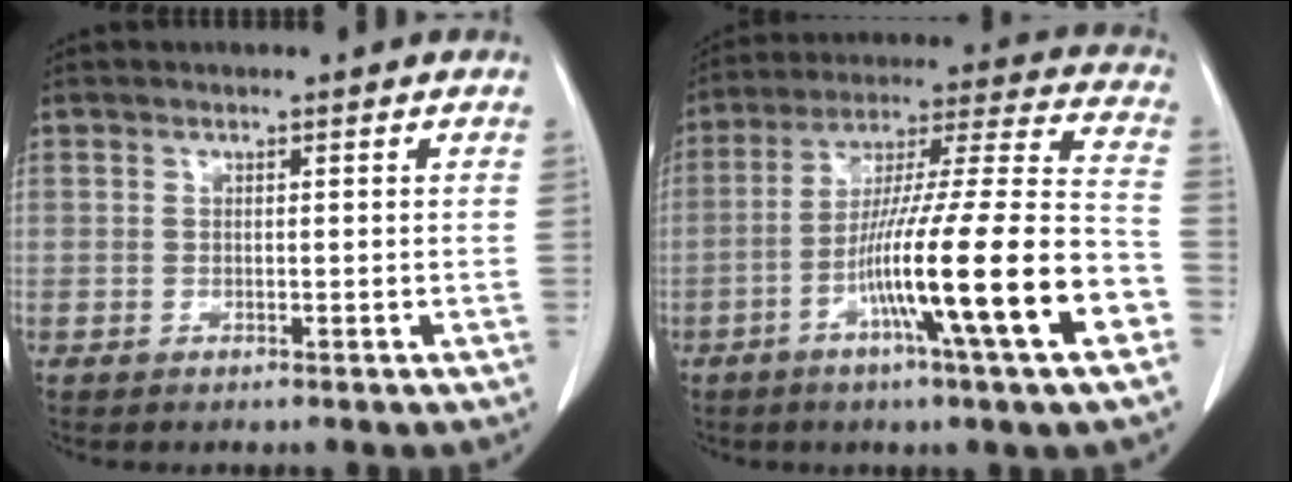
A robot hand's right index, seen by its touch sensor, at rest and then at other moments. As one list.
[{"total": 21.2, "force": [-8.0, -0.2, 19.6], "torque": [-0.307, -0.016, -0.139]}]